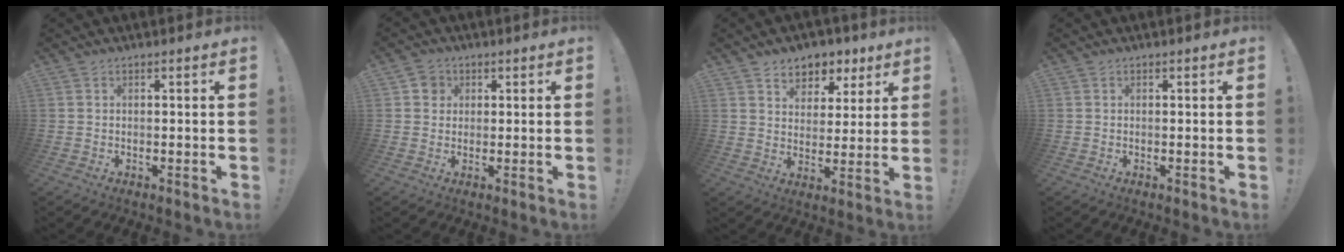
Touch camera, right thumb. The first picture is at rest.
{"total": 3.8, "force": [1.1, 3.5, 1.2], "torque": [-0.007, -0.001, 0.018]}
{"total": 7.4, "force": [4.6, 5.5, 1.6], "torque": [-0.008, -0.038, 0.088]}
{"total": 0.0}